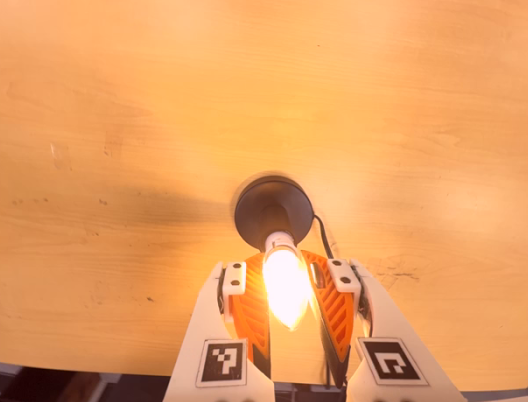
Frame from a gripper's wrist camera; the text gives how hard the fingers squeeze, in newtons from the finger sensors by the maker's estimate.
{"total": 13.0, "left": 12.4, "right": 13.6}